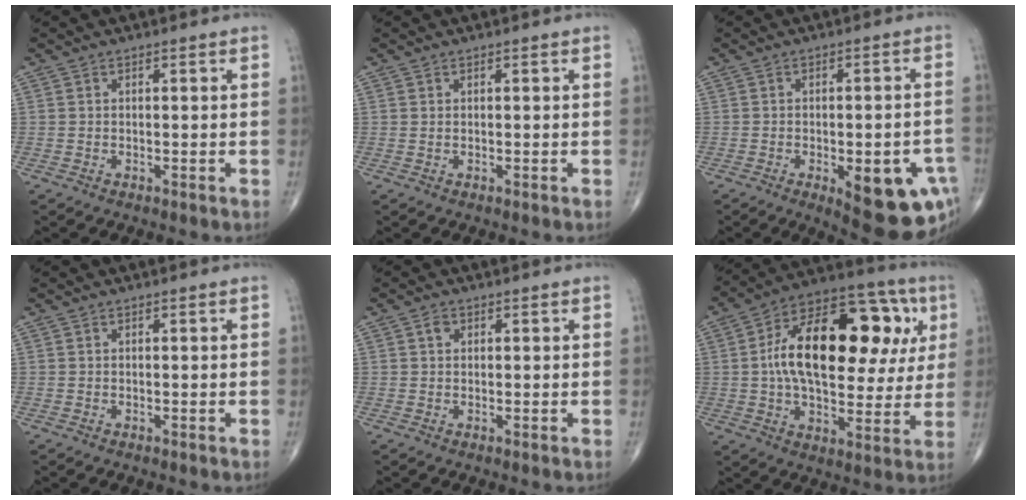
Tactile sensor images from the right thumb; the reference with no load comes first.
{"total": 0.0}
{"total": 15.4, "force": [-5.8, 6.1, 13.0], "torque": [-0.114, 0.019, -0.054]}
{"total": 0.0}
{"total": 1.4, "force": [0.5, 1.0, 0.7], "torque": [-0.008, 0.002, 0.006]}
{"total": 26.4, "force": [5.0, 13.8, 21.9], "torque": [-0.319, 0.023, 0.070]}